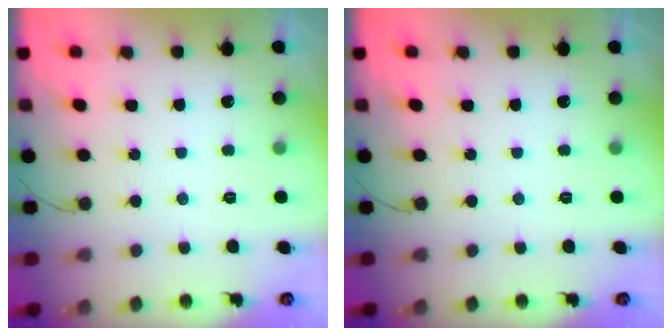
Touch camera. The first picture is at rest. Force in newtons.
{"total": 0.0}